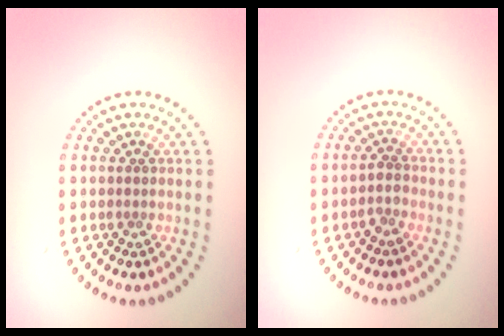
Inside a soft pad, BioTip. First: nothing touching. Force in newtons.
{"total": 1.4, "press": 1.1, "slide": 0.8}